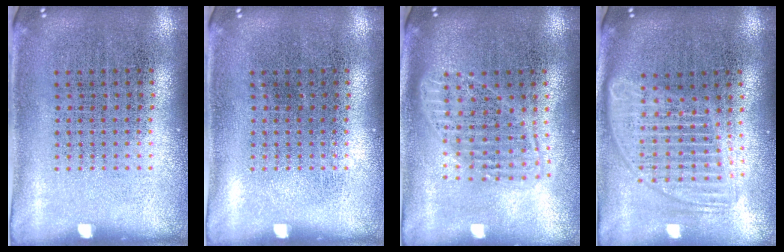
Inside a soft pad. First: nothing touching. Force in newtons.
{"total": 0.0}
{"total": 1.7, "press": 1.5, "slide": 0.9}
{"total": 1.8, "press": 1.5, "slide": 0.9}